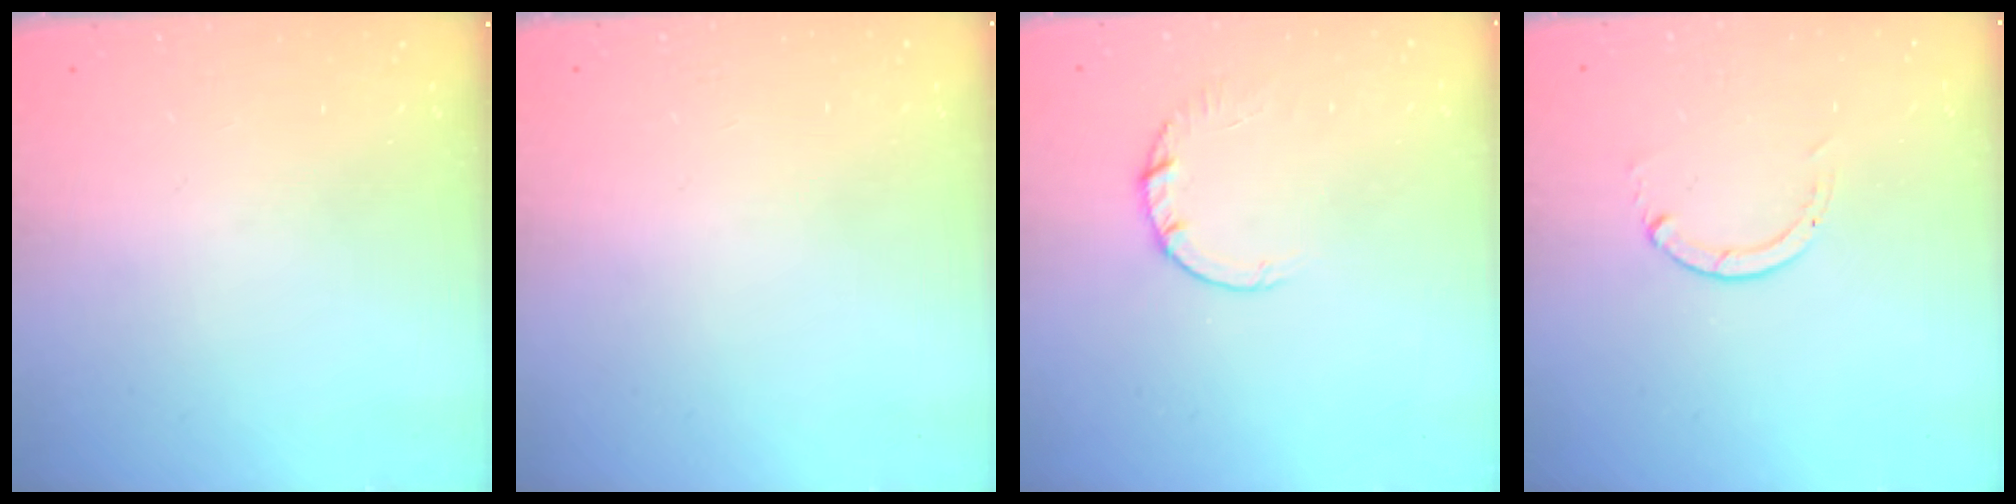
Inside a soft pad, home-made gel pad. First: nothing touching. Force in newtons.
{"total": 2.6, "press": 2.6, "slide": 0.2}
{"total": 2.7, "press": 2.7, "slide": 0.4}
{"total": 0.0}